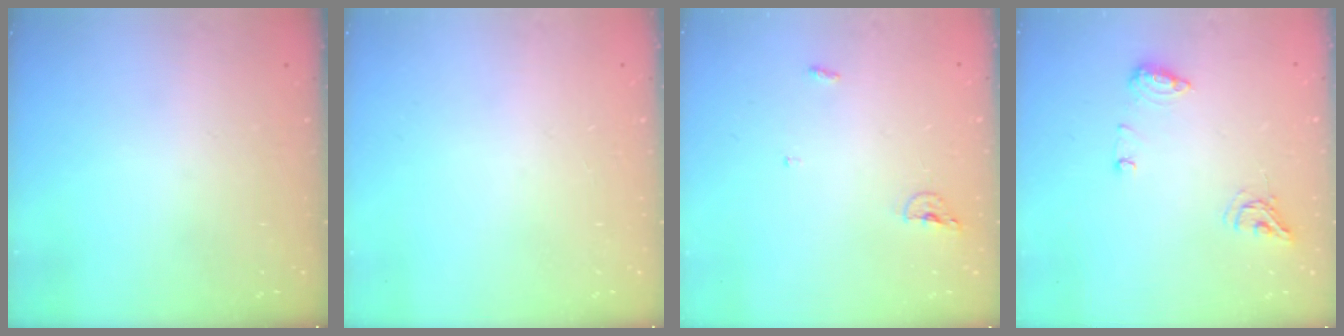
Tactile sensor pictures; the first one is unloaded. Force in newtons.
{"total": 0.0}
{"total": 3.9, "press": 3.8, "slide": 0.8}
{"total": 8.8, "press": 8.8, "slide": 0.5}